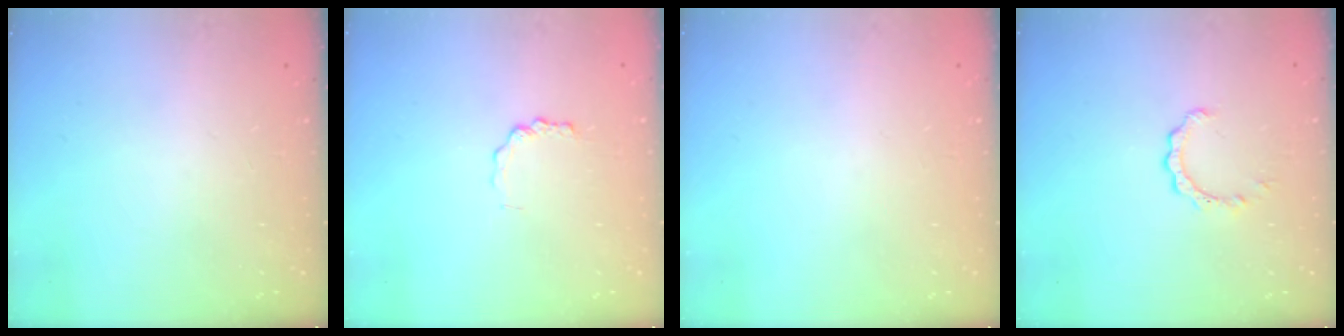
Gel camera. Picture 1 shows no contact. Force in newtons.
{"total": 2.0, "press": 2.0, "slide": 0.1}
{"total": 1.7, "press": 1.7, "slide": 0.1}
{"total": 2.4, "press": 2.3, "slide": 0.3}